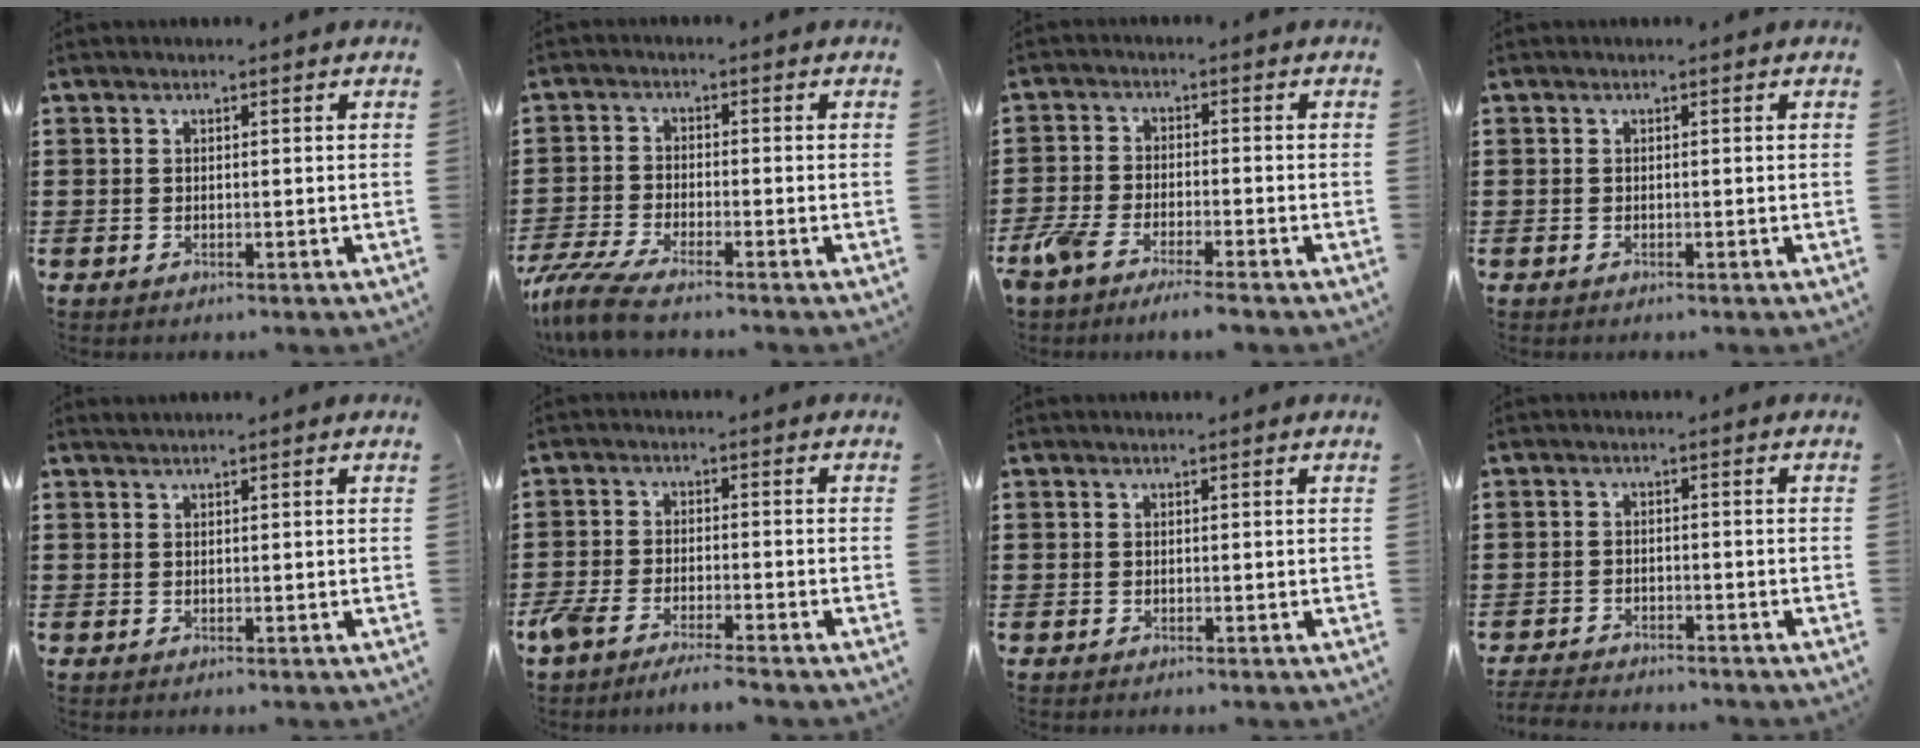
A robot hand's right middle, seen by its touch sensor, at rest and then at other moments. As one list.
[{"total": 5.1, "force": [-4.3, 0.5, 2.8], "torque": [-0.082, -0.020, -0.091]}, {"total": 4.7, "force": [-4.1, 0.6, 2.3], "torque": [-0.073, -0.015, -0.087]}, {"total": 0.0}, {"total": 0.7, "force": [0.7, -0.1, 0.1], "torque": [-0.004, -0.003, 0.013]}, {"total": 3.9, "force": [-3.5, 0.3, 1.6], "torque": [-0.050, -0.009, -0.075]}, {"total": 0.0}, {"total": 2.8, "force": [-2.8, 0.2, 0.1], "torque": [-0.014, -0.006, -0.063]}]